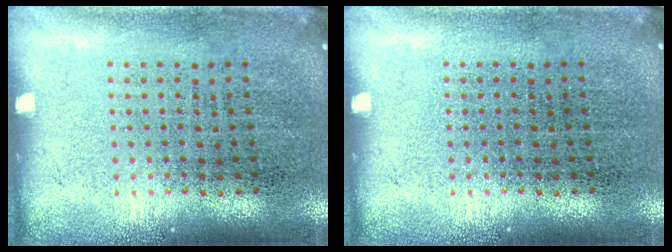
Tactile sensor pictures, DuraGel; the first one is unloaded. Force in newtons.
{"total": 0.0}